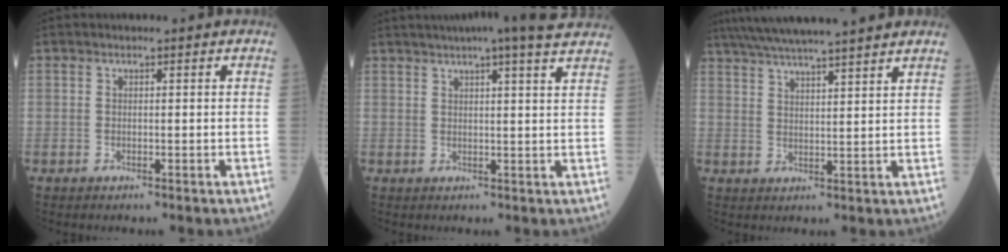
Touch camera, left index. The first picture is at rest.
{"total": 12.8, "force": [11.1, 0.5, 6.5], "torque": [-0.103, 0.021, 0.137]}
{"total": 17.8, "force": [15.5, 1.2, 8.7], "torque": [-0.157, 0.037, 0.238]}